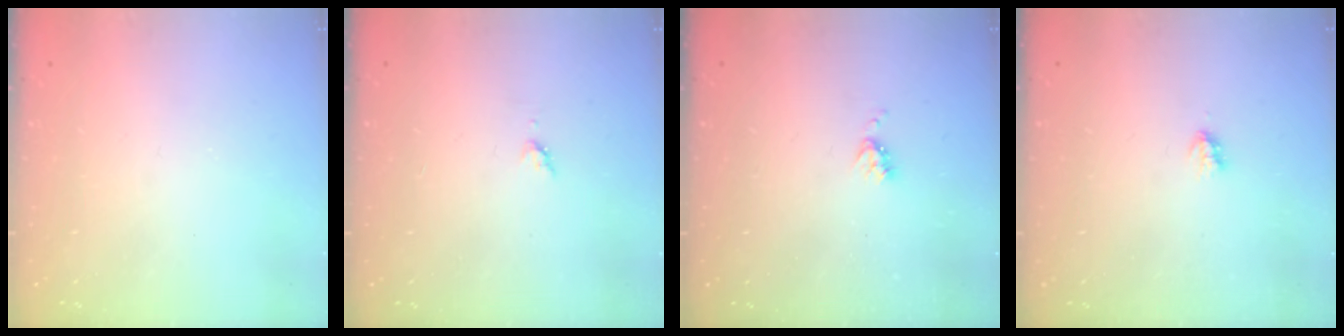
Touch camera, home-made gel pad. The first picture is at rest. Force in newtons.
{"total": 3.5, "press": 3.4, "slide": 0.5}
{"total": 4.0, "press": 3.9, "slide": 0.6}
{"total": 1.7, "press": 1.7, "slide": 0.3}